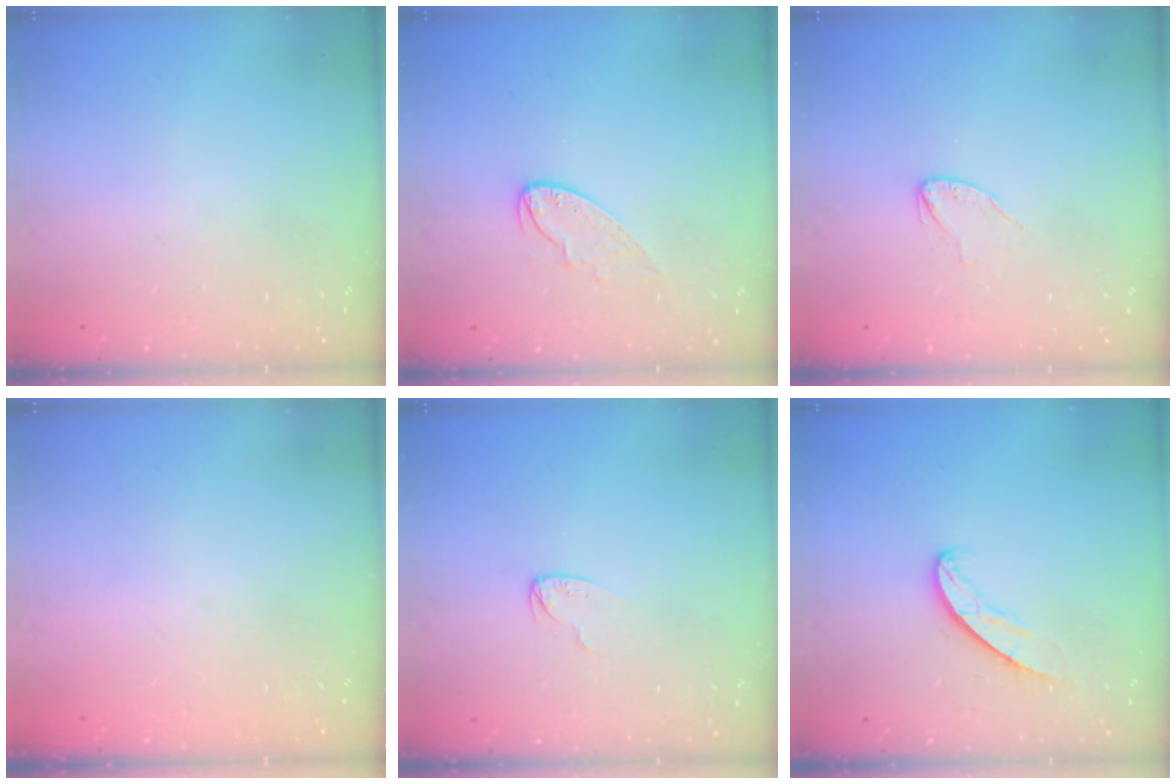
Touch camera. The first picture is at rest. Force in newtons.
{"total": 6.8, "press": 6.8, "slide": 0.4}
{"total": 2.9, "press": 2.9, "slide": 0.2}
{"total": 0.0}
{"total": 3.5, "press": 3.5, "slide": 0.3}
{"total": 5.9, "press": 5.9, "slide": 0.4}